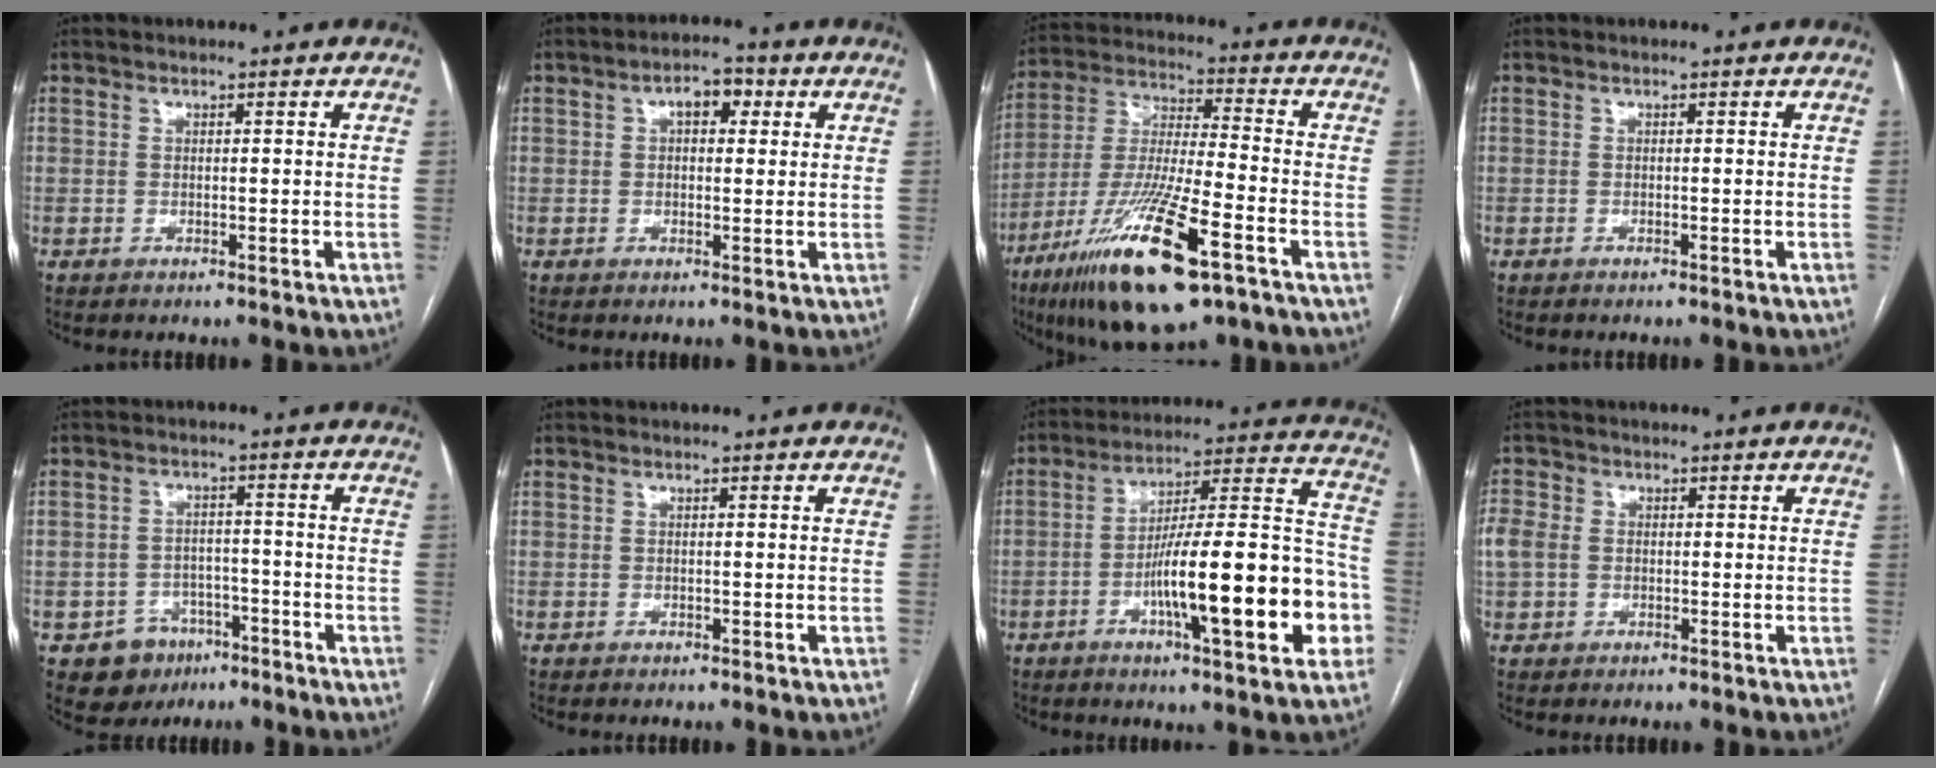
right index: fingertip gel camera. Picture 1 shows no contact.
{"total": 4.4, "force": [1.5, 2.3, 3.5], "torque": [-0.053, 0.023, 0.020]}
{"total": 19.9, "force": [-10.8, 2.7, 16.5], "torque": [-0.328, -0.042, -0.190]}
{"total": 0.0}
{"total": 6.3, "force": [-3.4, 5.2, 1.0], "torque": [-0.011, 0.012, -0.044]}
{"total": 0.0}
{"total": 21.6, "force": [-6.5, 3.5, 20.3], "torque": [-0.265, 0.025, -0.091]}
{"total": 4.1, "force": [0.1, 3.4, 2.3], "torque": [-0.070, 0.018, 0.005]}